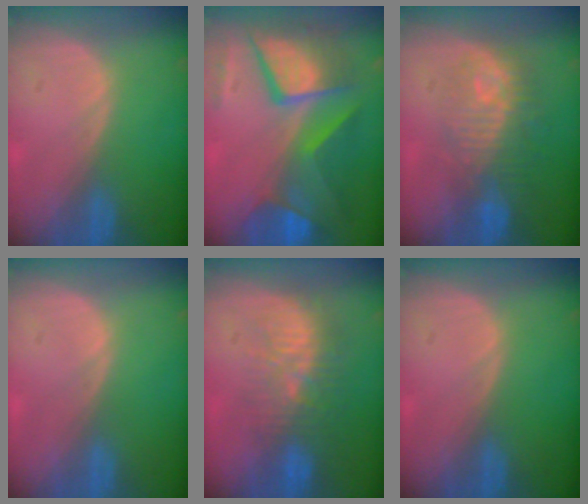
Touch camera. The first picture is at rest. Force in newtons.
{"total": 11.9, "press": 11.8, "slide": 1.1}
{"total": 9.7, "press": 8.9, "slide": 3.9}
{"total": 0.0}
{"total": 9.3, "press": 8.6, "slide": 3.6}
{"total": 0.0}